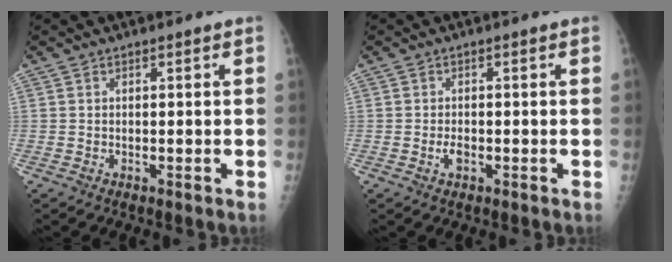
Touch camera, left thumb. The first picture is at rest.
{"total": 1.9, "force": [-0.7, 1.0, 1.4], "torque": [-0.024, 0.002, -0.013]}